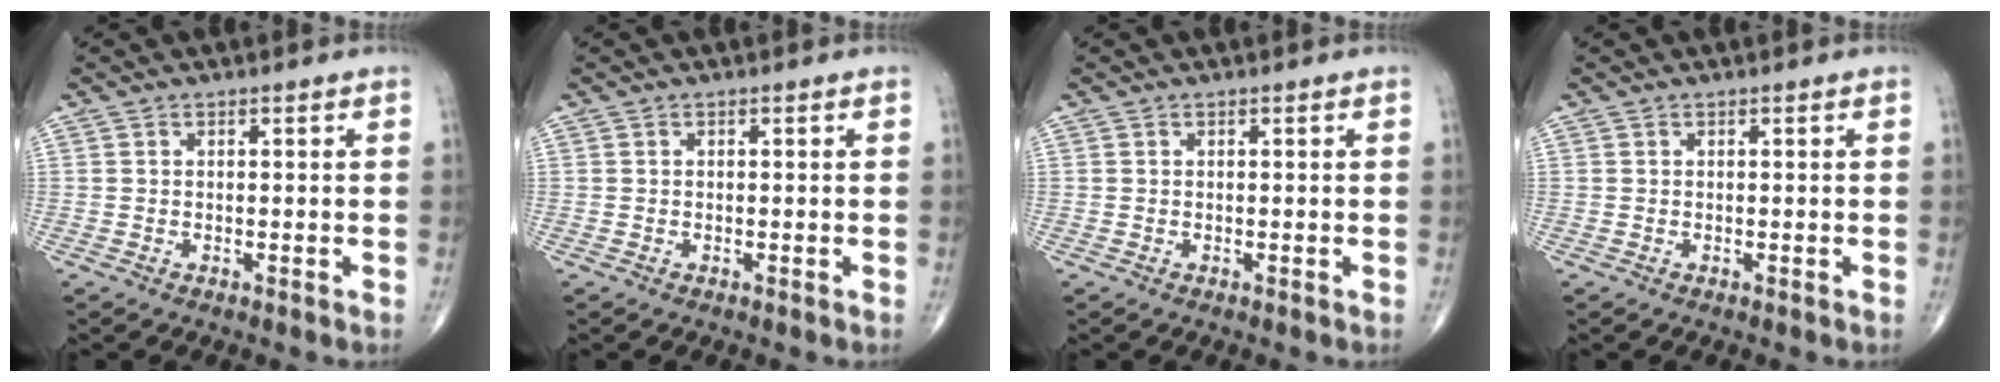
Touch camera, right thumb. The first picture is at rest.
{"total": 0.0}
{"total": 0.0}
{"total": 0.0}